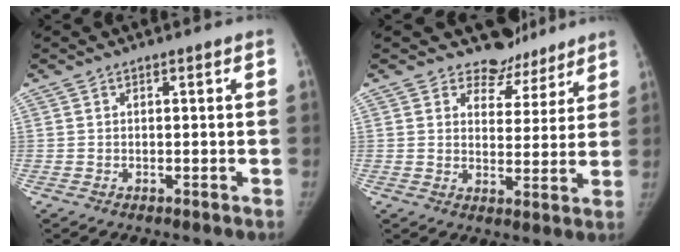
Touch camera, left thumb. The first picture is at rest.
{"total": 7.2, "force": [6.1, 3.8, -0.2], "torque": [0.035, -0.054, 0.086]}